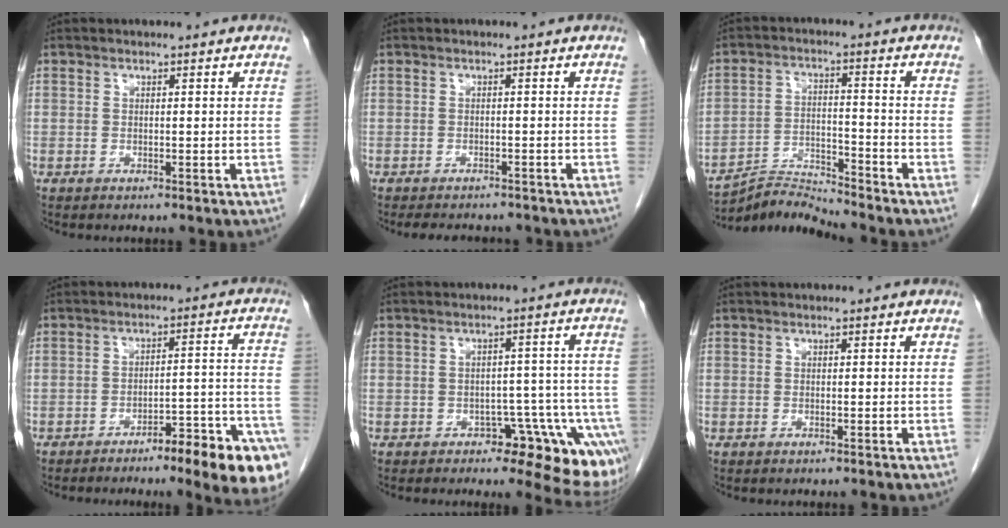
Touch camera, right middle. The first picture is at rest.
{"total": 6.5, "force": [-5.7, 2.2, 2.1], "torque": [-0.025, -0.001, -0.070]}
{"total": 6.6, "force": [-6.3, -1.6, -1.0], "torque": [0.007, 0.003, -0.115]}
{"total": 13.4, "force": [-8.8, 1.5, 10.0], "torque": [-0.075, 0.027, -0.118]}
{"total": 9.9, "force": [-5.7, 4.5, 6.7], "torque": [-0.049, 0.009, -0.072]}
{"total": 0.0}